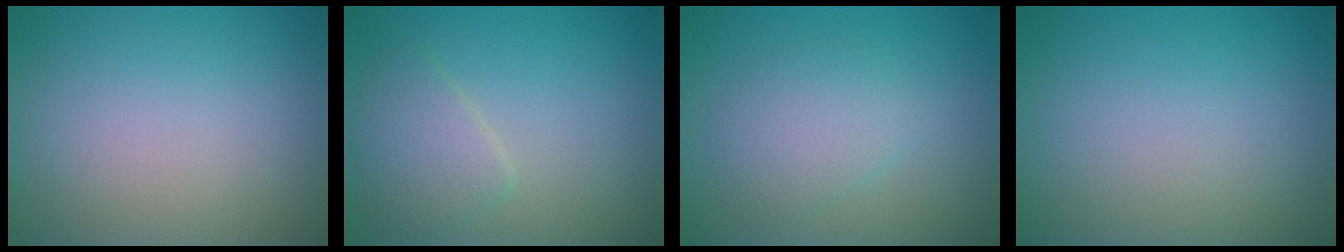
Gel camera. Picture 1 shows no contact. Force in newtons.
{"total": 2.9, "press": 2.9, "slide": 0.1}
{"total": 3.0, "press": 3.0, "slide": 0.1}
{"total": 0.0}